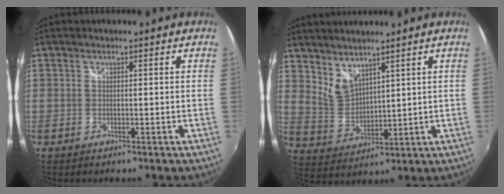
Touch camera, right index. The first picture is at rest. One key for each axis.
{"total": 6.4, "fx": 5.1, "fy": 2.3, "fz": 3.0, "tx": -0.055, "ty": -0.004, "tz": 0.109}